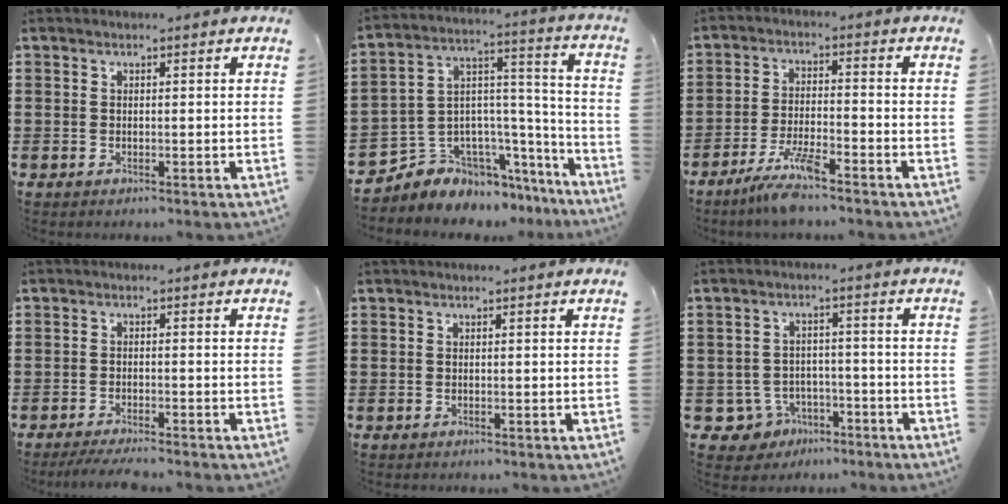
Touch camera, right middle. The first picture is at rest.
{"total": 5.3, "force": [-3.7, 3.7, -0.7], "torque": [-0.007, -0.011, -0.067]}
{"total": 6.2, "force": [-4.7, 0.6, 3.9], "torque": [-0.089, -0.013, -0.091]}
{"total": 2.7, "force": [-2.5, -0.1, 0.9], "torque": [-0.023, -0.003, -0.051]}
{"total": 0.0}
{"total": 4.5, "force": [-3.4, 2.9, 1.0], "torque": [-0.040, 0.007, -0.068]}